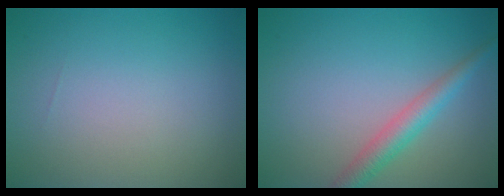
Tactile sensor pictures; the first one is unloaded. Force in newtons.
{"total": 2.9, "press": 2.9, "slide": 0.1}